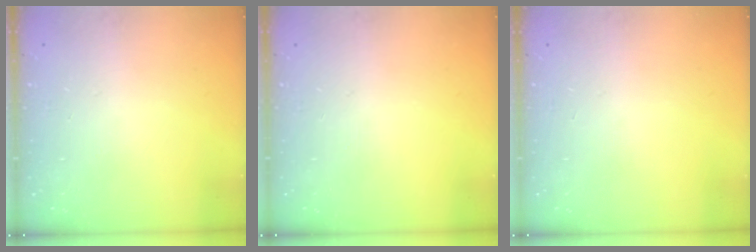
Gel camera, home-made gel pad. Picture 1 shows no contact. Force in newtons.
{"total": 0.0}
{"total": 0.0}